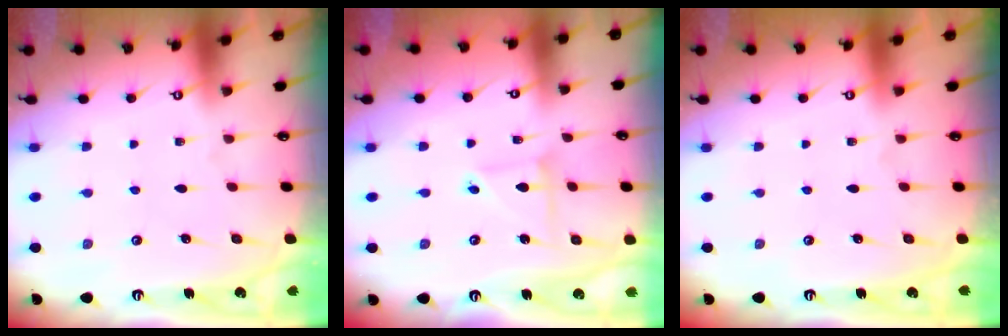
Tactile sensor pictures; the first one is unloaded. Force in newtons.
{"total": 3.9, "press": 3.9, "slide": 0.4}
{"total": 0.0}